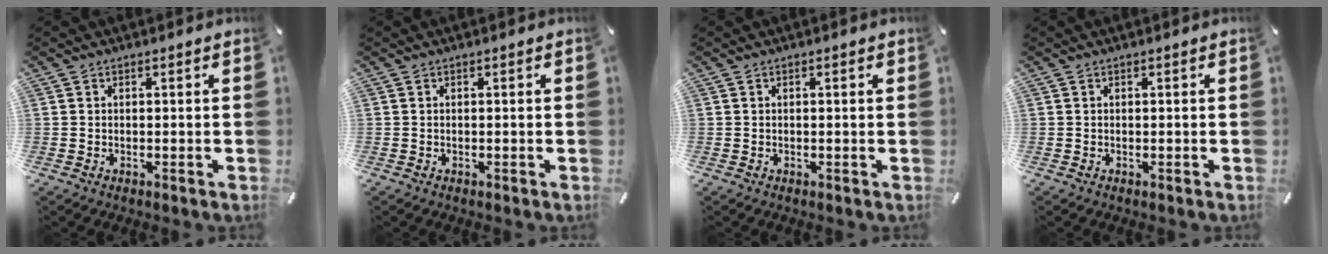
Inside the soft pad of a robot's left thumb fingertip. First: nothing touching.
{"total": 0.0}
{"total": 0.7, "force": [0.0, 0.1, 0.7], "torque": [-0.014, 0.001, 0.000]}
{"total": 0.0}